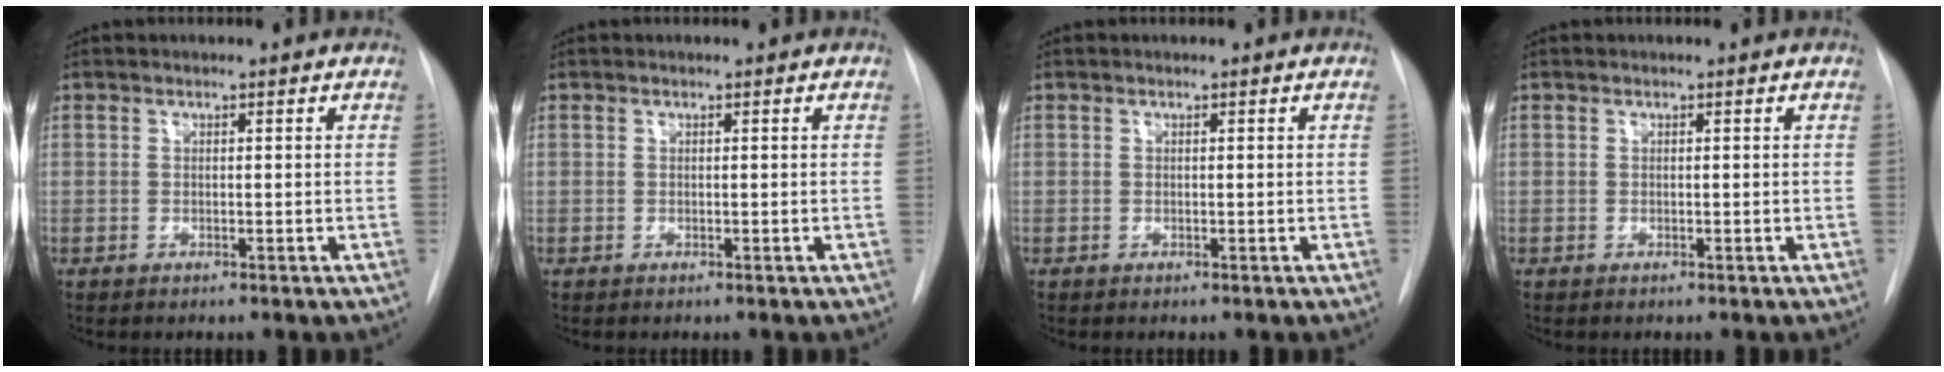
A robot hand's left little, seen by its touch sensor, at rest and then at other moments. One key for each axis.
{"total": 0.0}
{"total": 0.0}
{"total": 0.0}